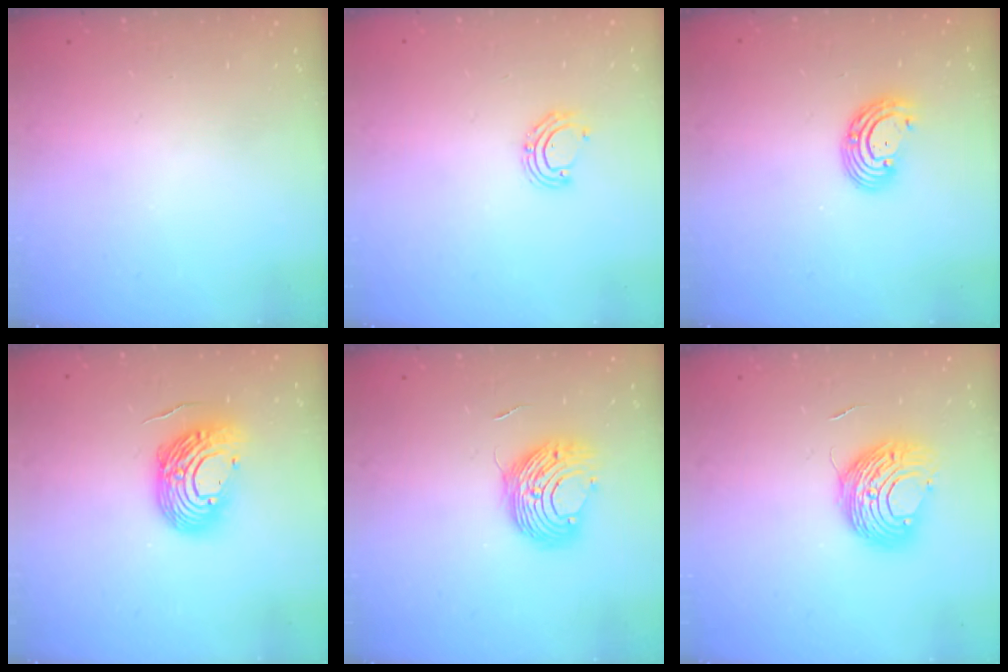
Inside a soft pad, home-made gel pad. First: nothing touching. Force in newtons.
{"total": 5.3, "press": 5.1, "slide": 1.4}
{"total": 6.2, "press": 6.1, "slide": 0.9}
{"total": 13.1, "press": 12.9, "slide": 2.2}
{"total": 9.3, "press": 9.3, "slide": 0.6}
{"total": 10.4, "press": 10.4, "slide": 0.5}